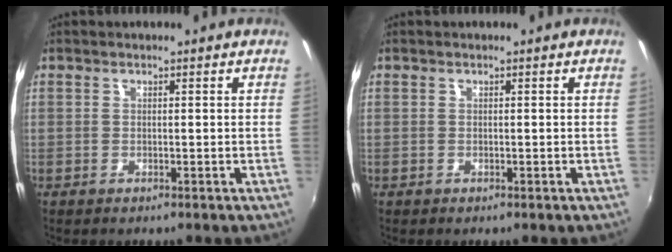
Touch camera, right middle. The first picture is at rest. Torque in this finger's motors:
{"motor_torque": [0.00, 0.00, 0.00, 0.00]}